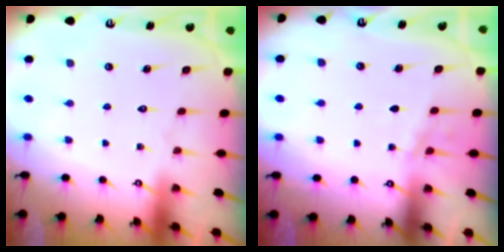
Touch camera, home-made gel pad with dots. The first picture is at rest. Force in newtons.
{"total": 2.9, "press": 2.7, "slide": 1.1}